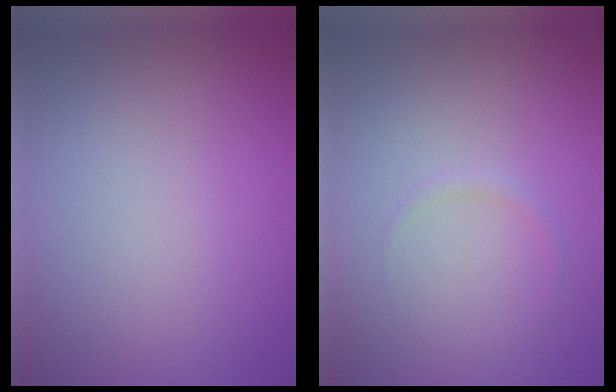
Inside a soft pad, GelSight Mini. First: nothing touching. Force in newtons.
{"total": 0.6, "press": 0.6, "slide": 0.1}